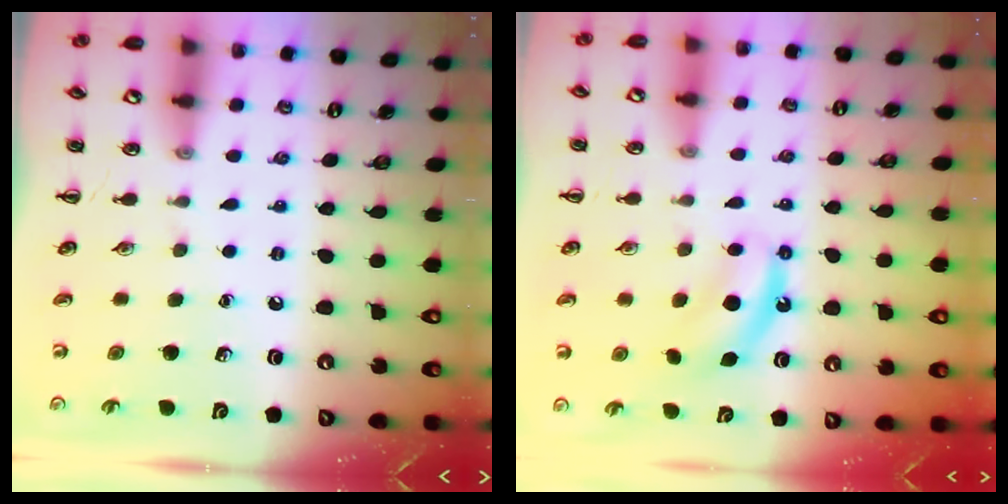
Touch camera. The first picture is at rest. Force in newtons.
{"total": 6.3, "press": 6.2, "slide": 1.2}